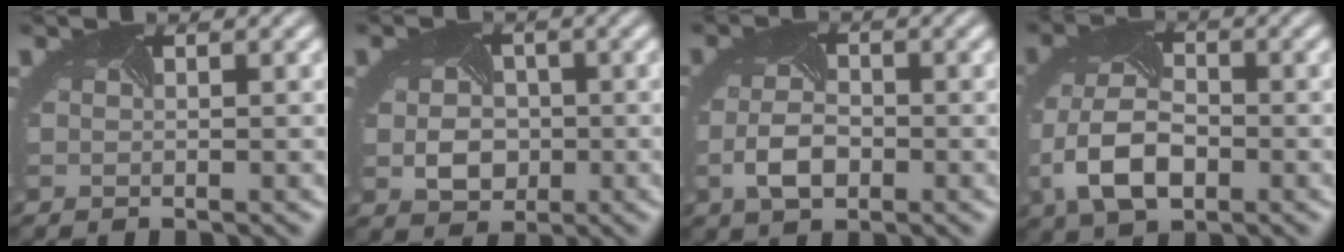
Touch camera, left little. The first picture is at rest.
{"total": 4.4, "force": [-0.5, 3.6, 2.5], "torque": [-0.039, -0.007, -0.003]}
{"total": 3.5, "force": [-1.2, 2.1, 2.6], "torque": [-0.060, -0.010, -0.023]}
{"total": 6.9, "force": [-2.3, 4.1, 5.0], "torque": [-0.118, -0.011, -0.049]}